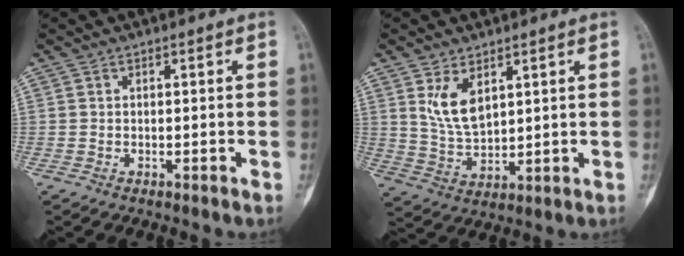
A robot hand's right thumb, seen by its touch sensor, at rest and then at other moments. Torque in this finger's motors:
{"motor_torque": [-0.41, 0.46, 0.26, 0.29, 0.13]}